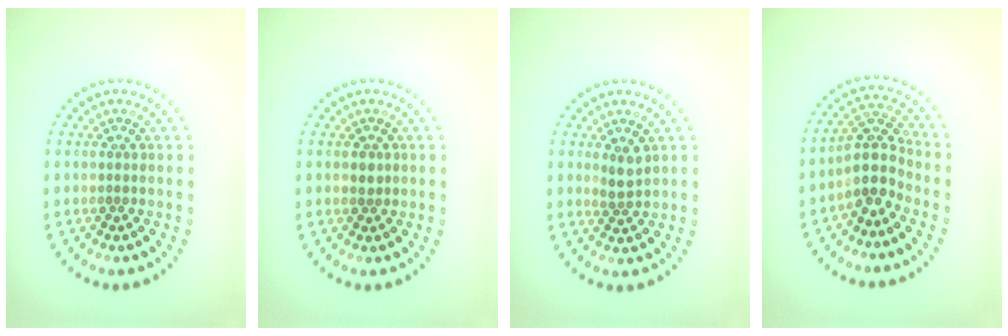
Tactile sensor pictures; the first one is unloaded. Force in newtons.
{"total": 1.1, "press": 1.0, "slide": 0.3}
{"total": 1.8, "press": 1.5, "slide": 0.9}
{"total": 3.7, "press": 3.1, "slide": 2.1}